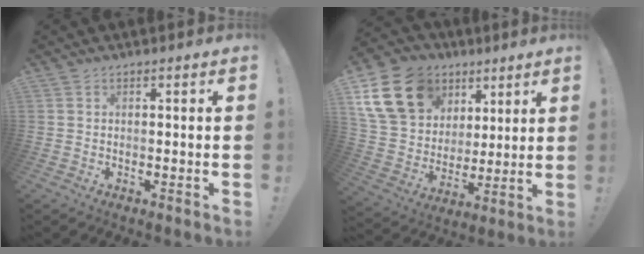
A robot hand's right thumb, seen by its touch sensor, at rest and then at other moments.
{"total": 19.9, "force": [9.2, 15.2, 9.0], "torque": [-0.161, -0.035, 0.197]}